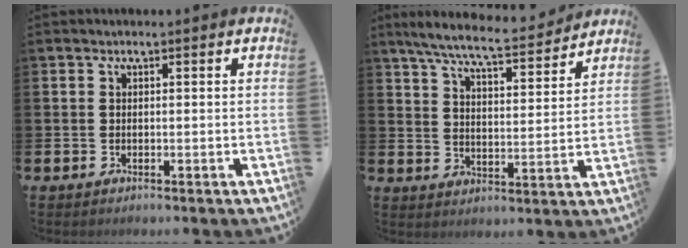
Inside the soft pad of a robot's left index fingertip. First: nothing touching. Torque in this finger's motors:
{"motor_torque": [1.07, -1.06, 0.50, 0.19]}